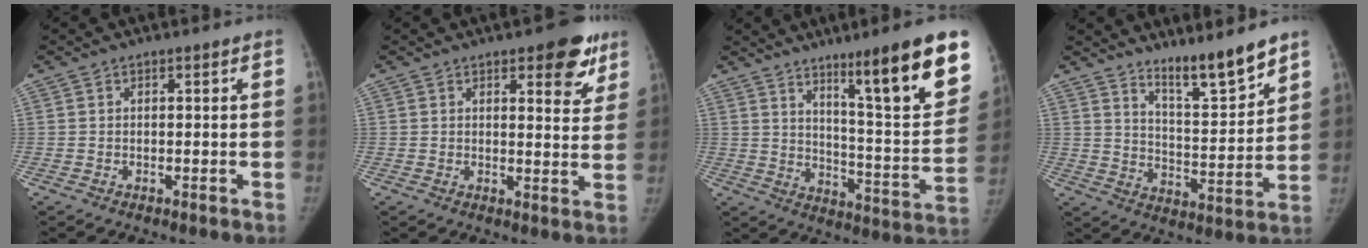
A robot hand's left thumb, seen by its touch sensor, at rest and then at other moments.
{"total": 8.9, "force": [5.2, 3.6, 6.3], "torque": [-0.041, -0.024, 0.062]}
{"total": 20.7, "force": [12.2, 2.3, 16.6], "torque": [-0.204, -0.068, 0.188]}
{"total": 11.2, "force": [9.1, 1.5, 6.4], "torque": [-0.086, -0.078, 0.156]}